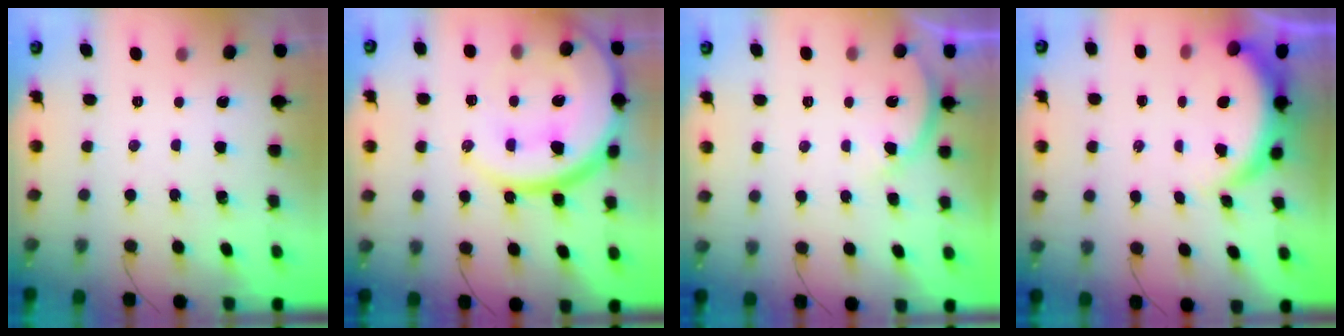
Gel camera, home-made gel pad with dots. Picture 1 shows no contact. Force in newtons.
{"total": 28.1, "press": 27.7, "slide": 4.8}
{"total": 4.1, "press": 4.0, "slide": 0.6}
{"total": 5.3, "press": 5.3, "slide": 0.1}